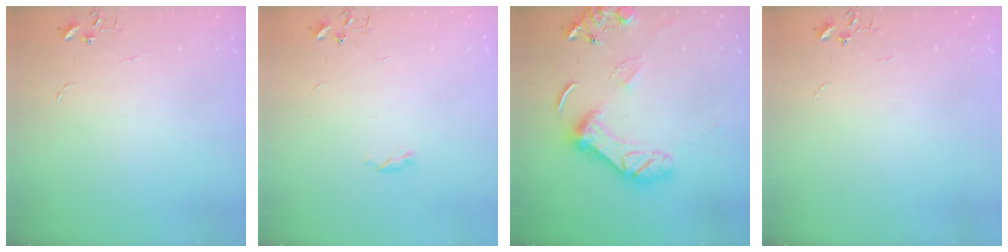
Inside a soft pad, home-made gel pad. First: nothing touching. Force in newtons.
{"total": 3.4, "press": 3.3, "slide": 0.6}
{"total": 14.5, "press": 14.4, "slide": 1.5}
{"total": 0.0}